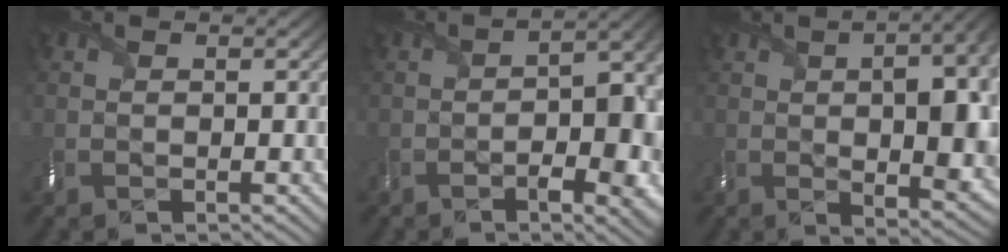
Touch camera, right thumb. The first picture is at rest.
{"total": 9.5, "force": [-3.4, 3.4, 8.2], "torque": [-0.128, -0.017, -0.046]}
{"total": 13.3, "force": [1.0, 5.6, 12.0], "torque": [-0.161, 0.002, 0.016]}